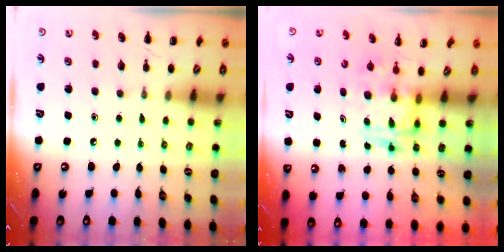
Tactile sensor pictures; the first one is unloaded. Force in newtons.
{"total": 3.5, "press": 3.4, "slide": 0.6}